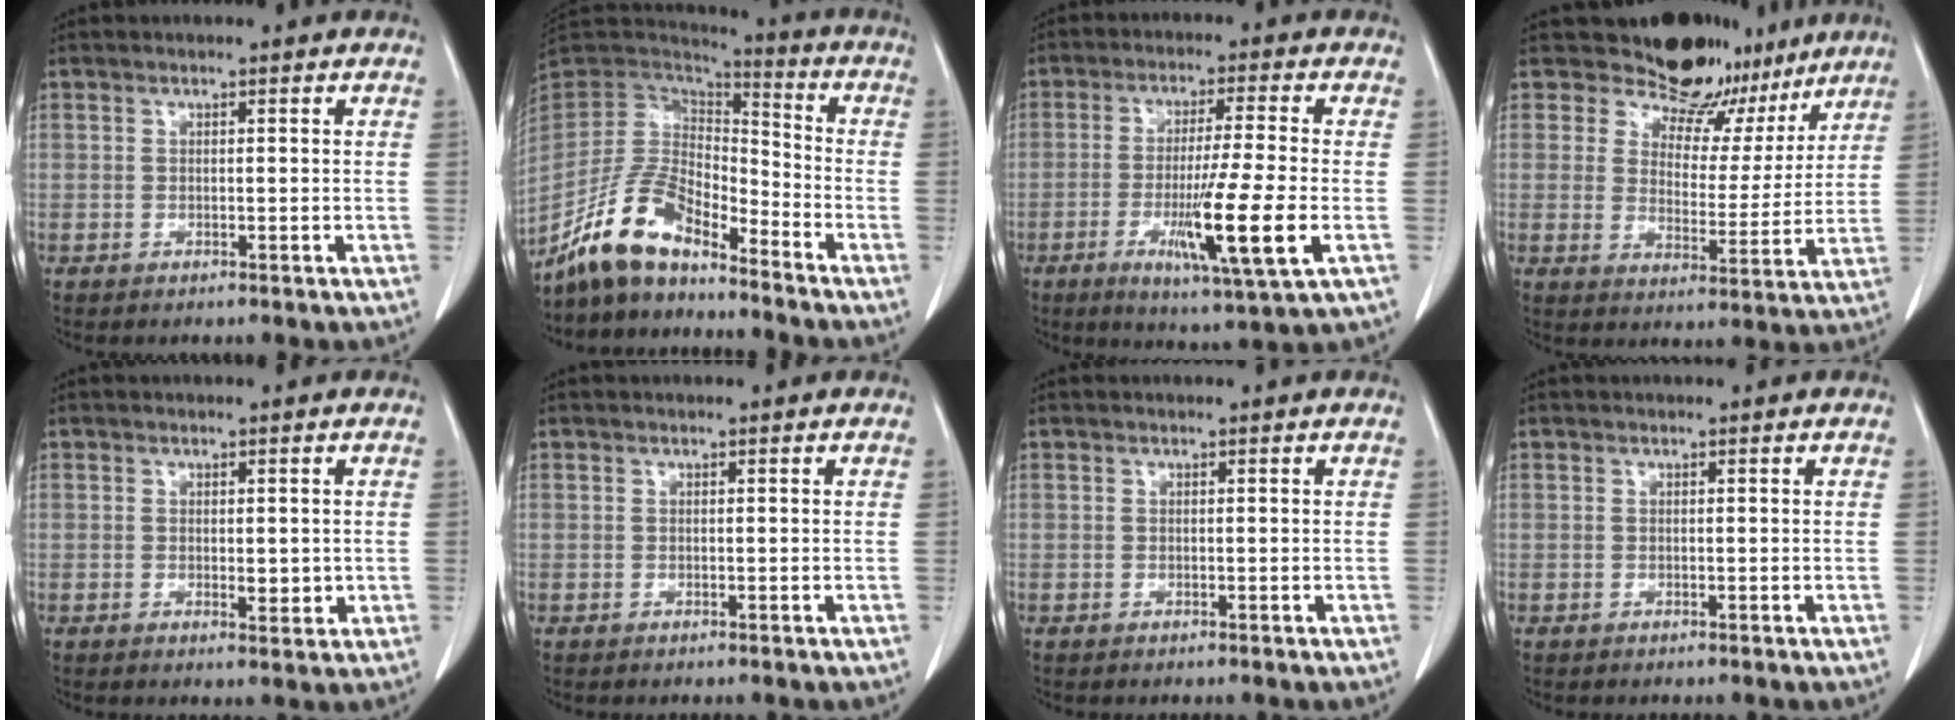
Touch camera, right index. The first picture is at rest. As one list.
[{"total": 12.9, "force": [-10.4, 4.1, 6.5], "torque": [-0.132, 0.018, -0.200]}, {"total": 12.6, "force": [-3.6, -0.5, 12.1], "torque": [-0.213, -0.031, -0.063]}, {"total": 12.1, "force": [10.2, 5.9, 2.9], "torque": [-0.025, -0.014, 0.123]}, {"total": 2.4, "force": [-0.1, 1.2, 2.1], "torque": [-0.025, -0.005, 0.002]}, {"total": 0.0}, {"total": 0.0}, {"total": 0.0}]